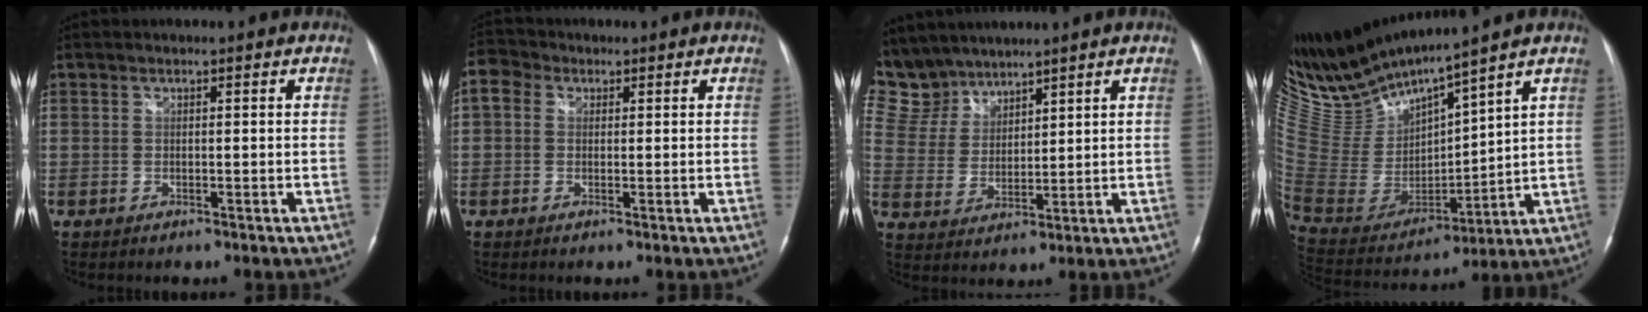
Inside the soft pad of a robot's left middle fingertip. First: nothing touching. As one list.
[{"total": 3.7, "force": [1.1, 3.1, 1.8], "torque": [-0.044, 0.024, 0.018]}, {"total": 9.7, "force": [8.9, 3.9, 0.5], "torque": [-0.025, 0.015, 0.197]}, {"total": 15.1, "force": [14.1, -0.3, 5.4], "torque": [-0.129, -0.015, 0.295]}]